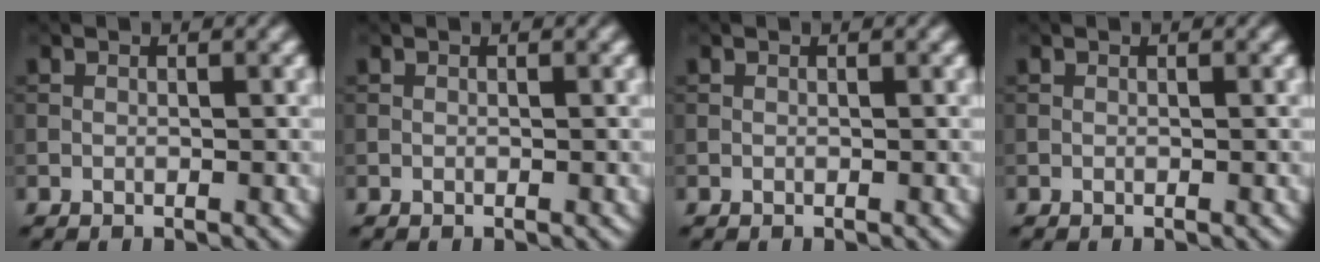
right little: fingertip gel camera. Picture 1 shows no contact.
{"total": 0.0}
{"total": 0.0}
{"total": 0.0}